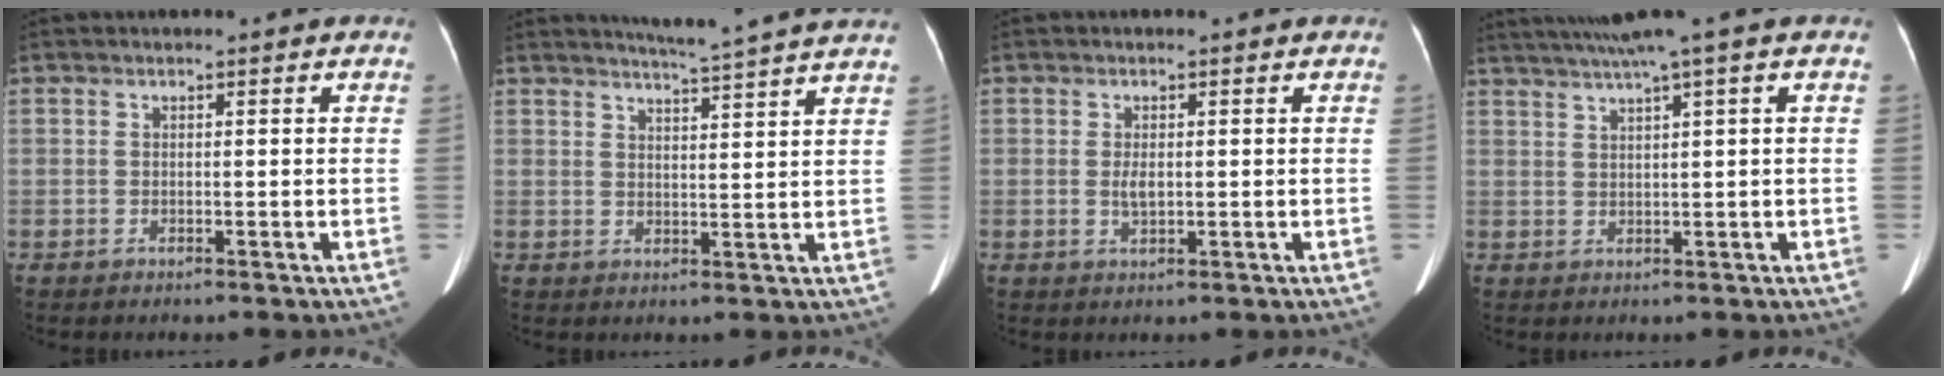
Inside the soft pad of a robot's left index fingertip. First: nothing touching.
{"total": 10.6, "force": [9.7, -1.4, 4.0], "torque": [-0.063, -0.010, 0.114]}
{"total": 1.8, "force": [0.0, 0.7, 1.6], "torque": [-0.032, -0.001, 0.003]}
{"total": 6.9, "force": [4.8, -1.5, 4.7], "torque": [-0.079, 0.028, 0.078]}